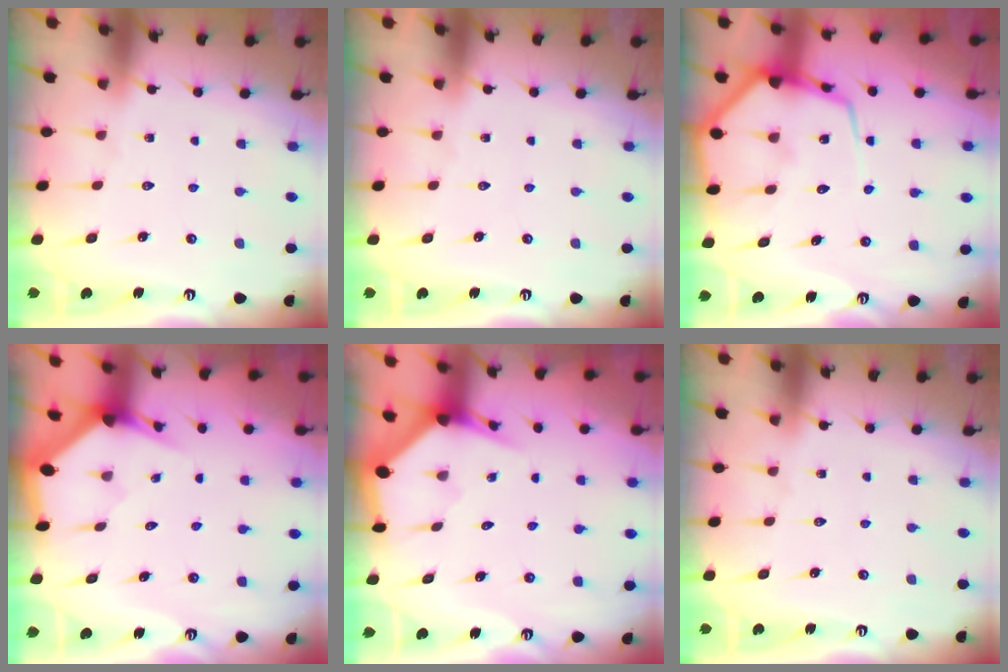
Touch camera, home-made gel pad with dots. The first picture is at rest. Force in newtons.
{"total": 0.0}
{"total": 12.7, "press": 12.7, "slide": 1.3}
{"total": 2.8, "press": 2.8, "slide": 0.1}
{"total": 3.4, "press": 3.3, "slide": 0.5}
{"total": 0.0}